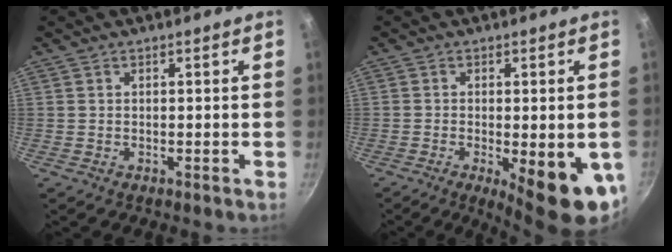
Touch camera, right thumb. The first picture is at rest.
{"total": 13.4, "force": [-3.8, 4.1, 12.1], "torque": [-0.140, -0.008, -0.041]}